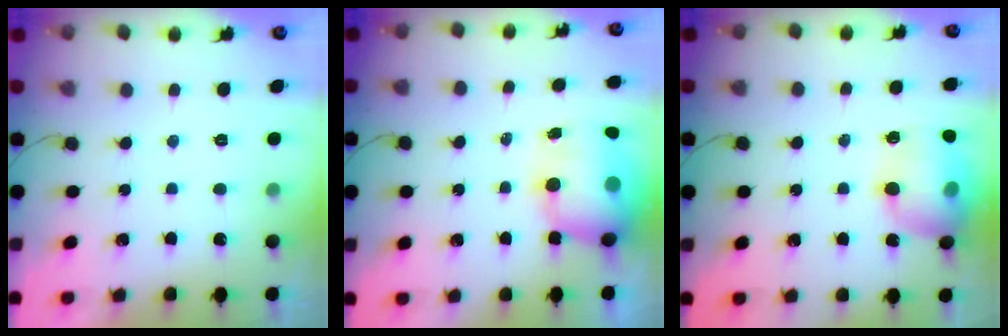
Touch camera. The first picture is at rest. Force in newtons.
{"total": 15.1, "press": 14.7, "slide": 3.7}
{"total": 16.6, "press": 16.5, "slide": 2.0}